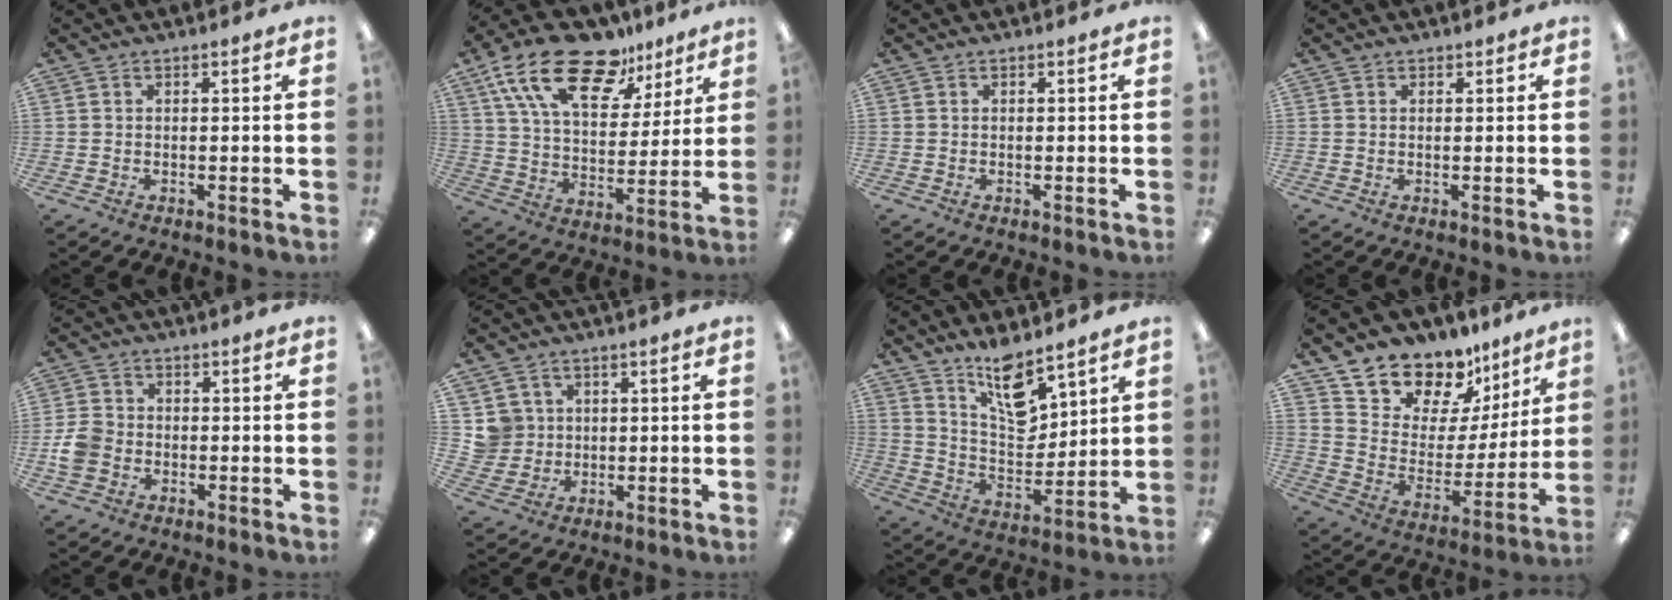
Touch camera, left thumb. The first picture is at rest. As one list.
[{"total": 20.7, "force": [13.6, 10.0, 11.9], "torque": [-0.211, -0.068, 0.240]}, {"total": 0.0}, {"total": 0.8, "force": [0.6, 0.6, 0.0], "torque": [0.007, -0.002, 0.010]}, {"total": 5.7, "force": [-1.6, 4.8, 2.8], "torque": [-0.051, 0.011, -0.029]}, {"total": 5.5, "force": [1.9, 5.1, 0.0], "torque": [-0.007, 0.002, 0.038]}, {"total": 12.6, "force": [9.7, 4.7, 6.5], "torque": [-0.107, -0.066, 0.174]}, {"total": 13.2, "force": [11.2, 6.8, 1.1], "torque": [-0.049, -0.106, 0.212]}]